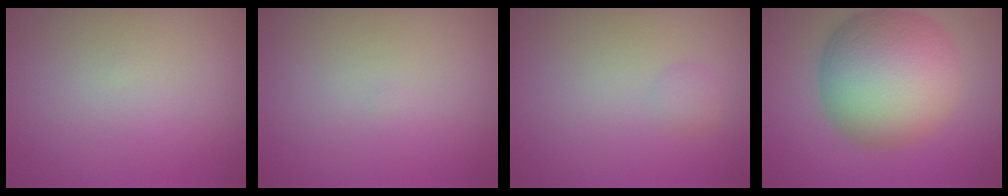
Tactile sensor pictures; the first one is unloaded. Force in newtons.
{"total": 0.0}
{"total": 1.1, "press": 1.1, "slide": 0.1}
{"total": 12.2, "press": 12.2, "slide": 0.4}